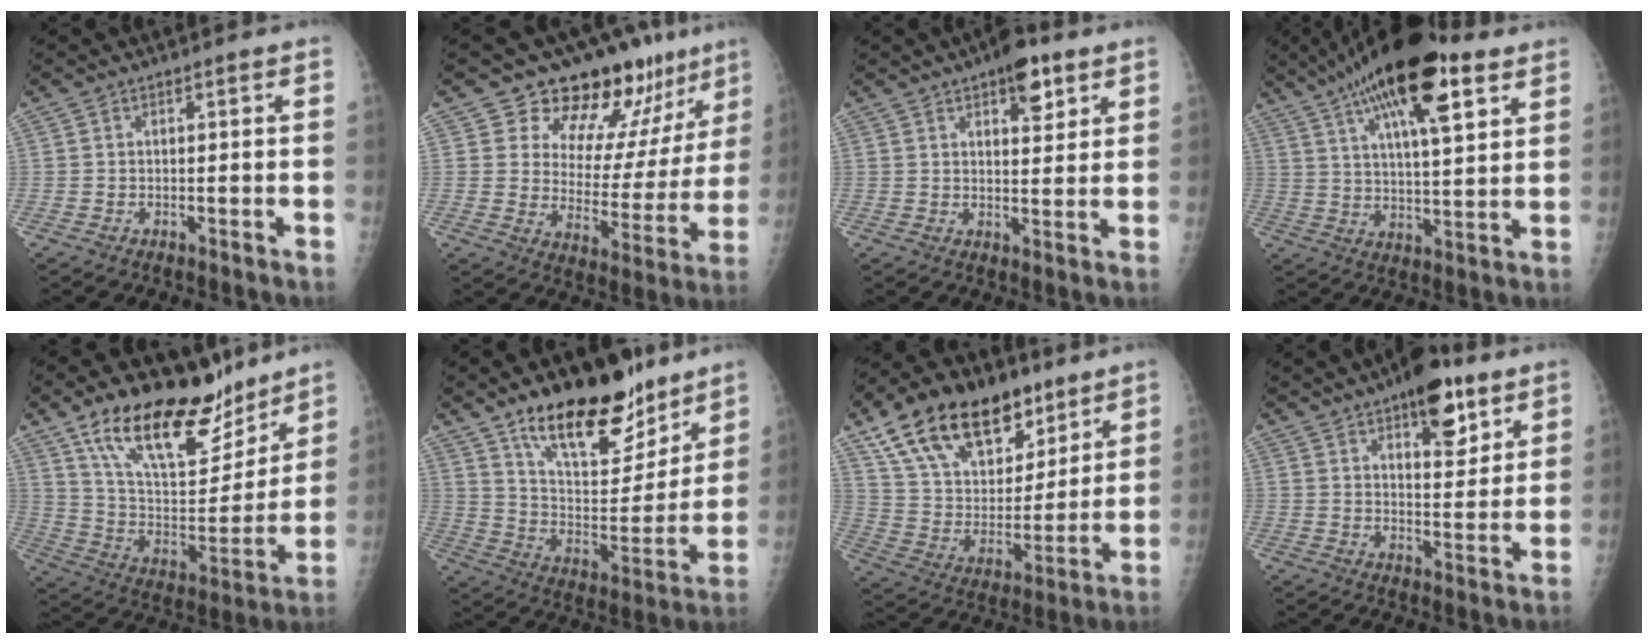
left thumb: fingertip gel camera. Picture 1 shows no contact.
{"total": 16.8, "force": [13.0, 8.0, 7.1], "torque": [-0.034, -0.089, 0.174]}
{"total": 7.2, "force": [4.2, 3.2, 4.9], "torque": [-0.044, -0.018, 0.053]}
{"total": 20.0, "force": [10.9, 6.2, 15.6], "torque": [-0.248, -0.016, 0.176]}
{"total": 24.0, "force": [16.8, 10.0, 14.0], "torque": [-0.184, -0.072, 0.285]}
{"total": 22.4, "force": [15.4, 9.3, 13.3], "torque": [-0.157, -0.083, 0.252]}
{"total": 24.1, "force": [15.1, 13.3, 13.3], "torque": [-0.192, -0.033, 0.268]}
{"total": 12.1, "force": [7.2, 5.3, 8.2], "torque": [-0.082, -0.036, 0.104]}